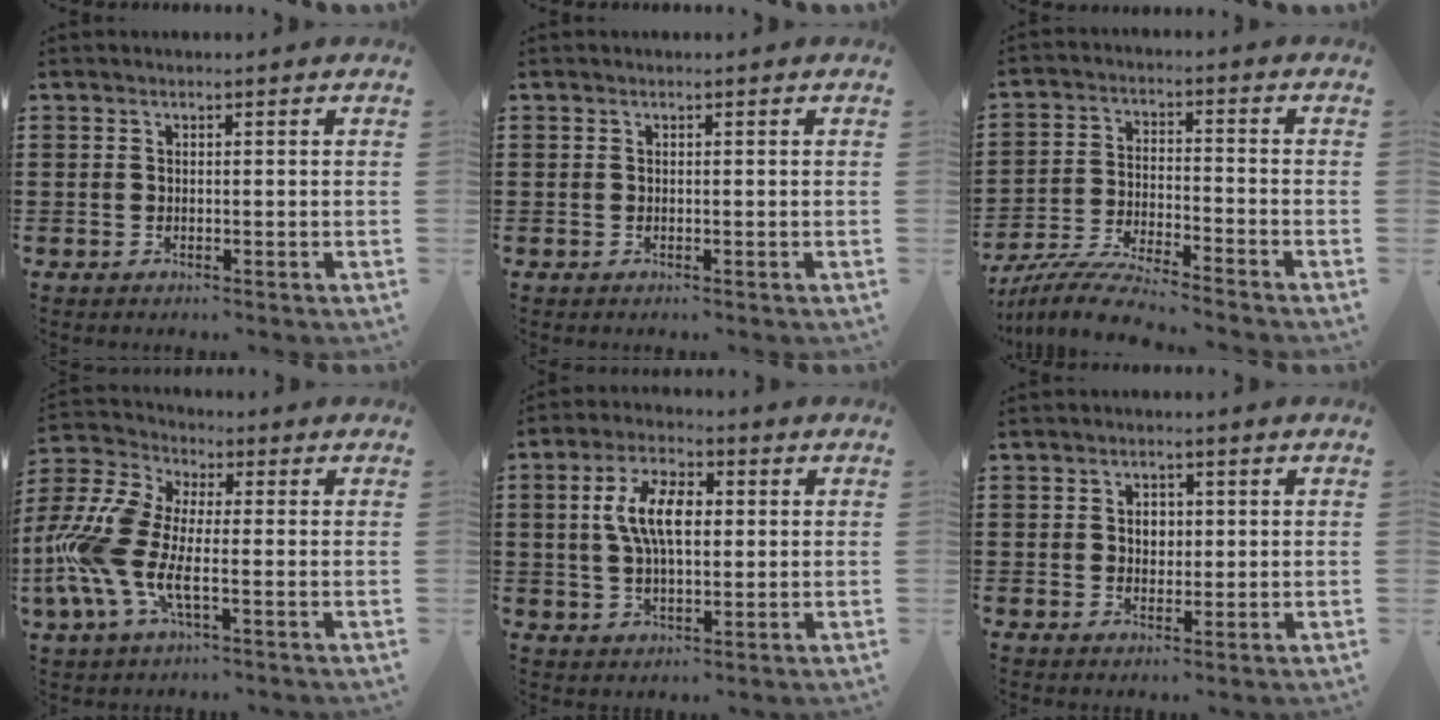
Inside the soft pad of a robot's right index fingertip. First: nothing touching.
{"total": 0.0}
{"total": 6.9, "force": [-6.6, 0.0, 2.0], "torque": [-0.056, -0.006, -0.131]}
{"total": 10.5, "force": [-2.3, 5.1, 8.9], "torque": [-0.240, -0.016, -0.051]}
{"total": 7.8, "force": [0.9, 3.8, 6.8], "torque": [-0.151, 0.008, 0.010]}
{"total": 2.1, "force": [0.3, 1.6, 1.2], "torque": [-0.021, 0.006, 0.001]}